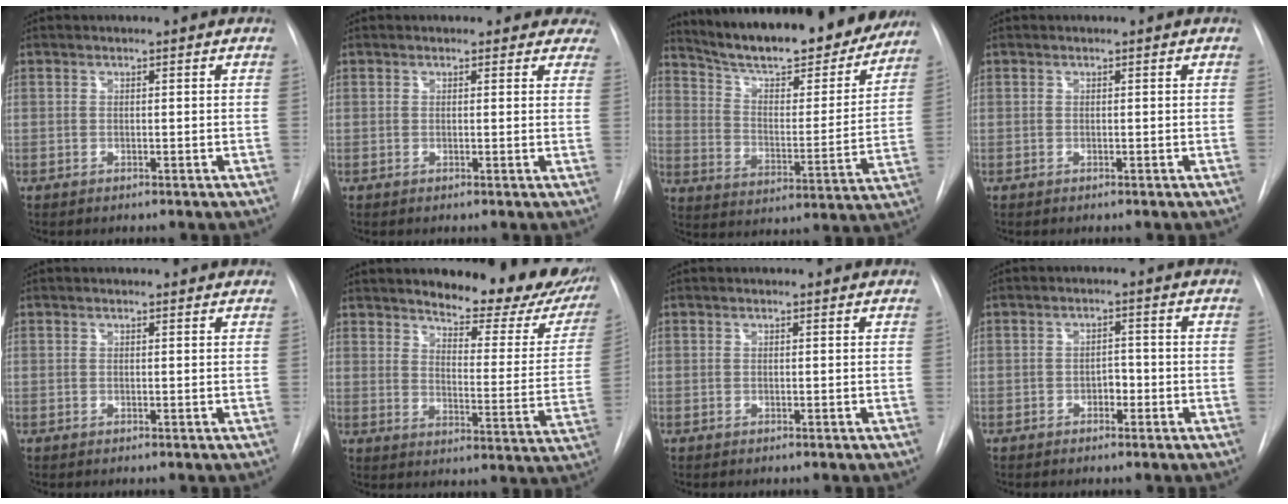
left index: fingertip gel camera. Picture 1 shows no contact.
{"total": 5.5, "force": [4.8, 2.5, 0.3], "torque": [0.032, -0.009, 0.026]}
{"total": 24.5, "force": [21.7, 5.1, 10.1], "torque": [-0.160, -0.022, 0.303]}
{"total": 0.0}
{"total": 3.0, "force": [2.8, 0.8, 0.7], "torque": [-0.014, 0.018, 0.026]}
{"total": 19.9, "force": [16.9, 5.3, 9.0], "torque": [-0.098, -0.054, 0.195]}
{"total": 1.0, "force": [1.0, 0.2, 0.2], "torque": [-0.009, 0.010, 0.010]}
{"total": 2.1, "force": [-0.9, 1.3, 1.4], "torque": [-0.014, 0.007, -0.014]}